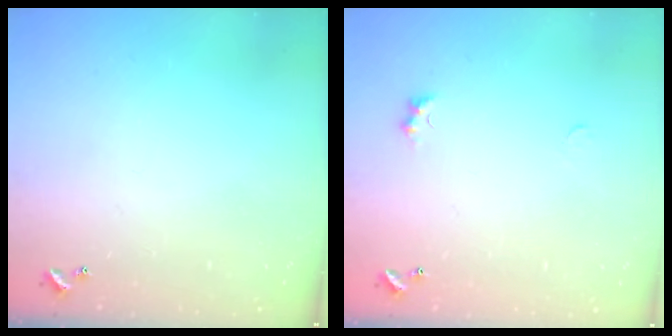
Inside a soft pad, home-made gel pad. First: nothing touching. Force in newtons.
{"total": 1.4, "press": 1.3, "slide": 0.5}